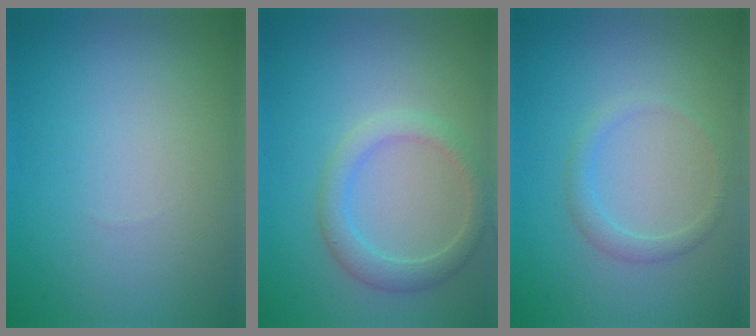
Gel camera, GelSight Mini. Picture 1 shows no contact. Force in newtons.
{"total": 2.7, "press": 2.7, "slide": 0.0}
{"total": 1.5, "press": 1.5, "slide": 0.1}